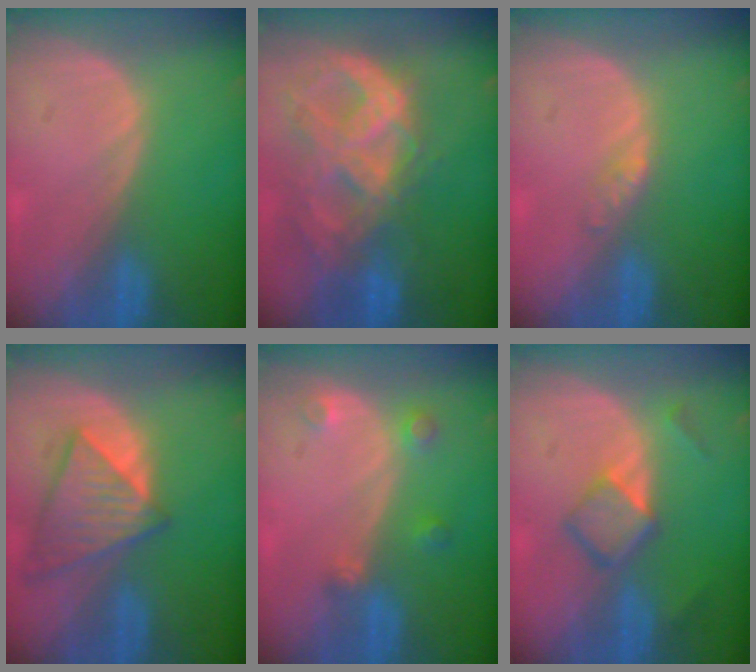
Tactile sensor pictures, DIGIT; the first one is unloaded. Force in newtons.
{"total": 10.9, "press": 9.2, "slide": 5.8}
{"total": 1.4, "press": 1.4, "slide": 0.1}
{"total": 8.0, "press": 7.2, "slide": 3.6}
{"total": 2.9, "press": 2.8, "slide": 0.8}
{"total": 5.0, "press": 4.6, "slide": 1.9}